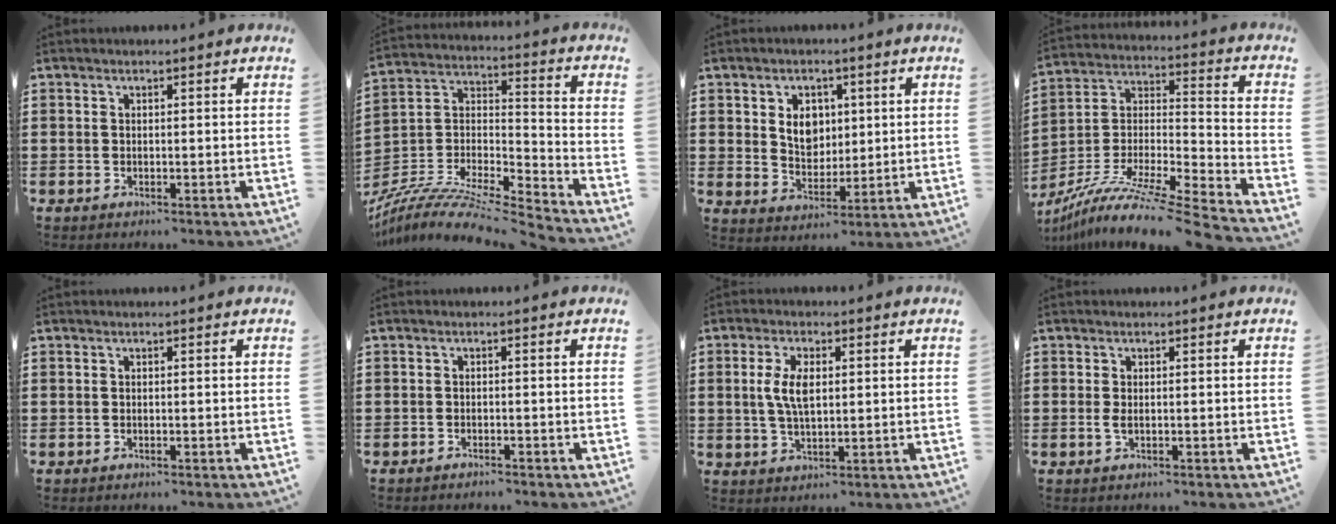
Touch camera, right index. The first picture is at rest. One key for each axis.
{"total": 8.2, "fx": -7.3, "fy": 1.4, "fz": 3.6, "tx": -0.073, "ty": 0.000, "tz": -0.150}
{"total": 5.5, "fx": 1.5, "fy": 4.3, "fz": 3.1, "tx": -0.061, "ty": 0.008, "tz": 0.020}
{"total": 11.3, "fx": -9.5, "fy": 0.3, "fz": 6.1, "tx": -0.110, "ty": 0.006, "tz": -0.187}
{"total": 0.0}
{"total": 0.8, "fx": -0.8, "fy": 0.1, "fz": 0.0, "tx": -0.002, "ty": 0.002, "tz": -0.016}
{"total": 5.6, "fx": 0.7, "fy": 2.4, "fz": 4.9, "tx": -0.115, "ty": 0.004, "tz": 0.006}
{"total": 1.1, "fx": 0.0, "fy": 0.4, "fz": 1.0, "tx": -0.027, "ty": -0.002, "tz": -0.003}